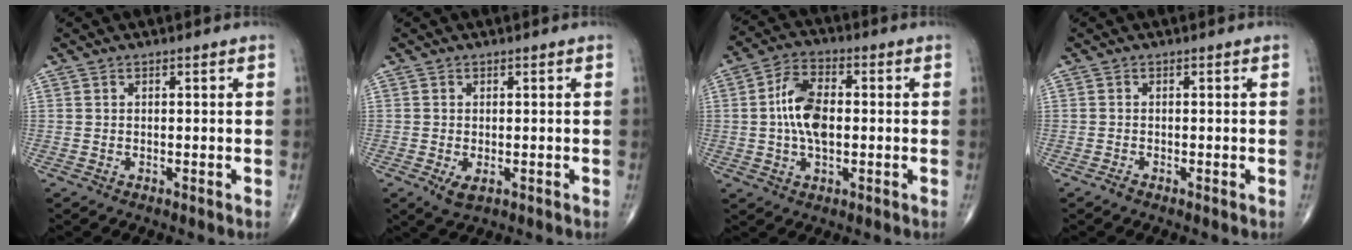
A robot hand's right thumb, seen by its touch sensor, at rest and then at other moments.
{"total": 2.2, "force": [-0.6, 1.2, 1.7], "torque": [-0.030, -0.005, -0.007]}
{"total": 9.7, "force": [0.1, 5.4, 8.1], "torque": [-0.149, 0.014, -0.003]}
{"total": 0.7, "force": [-0.5, 0.1, 0.5], "torque": [-0.013, -0.003, -0.013]}